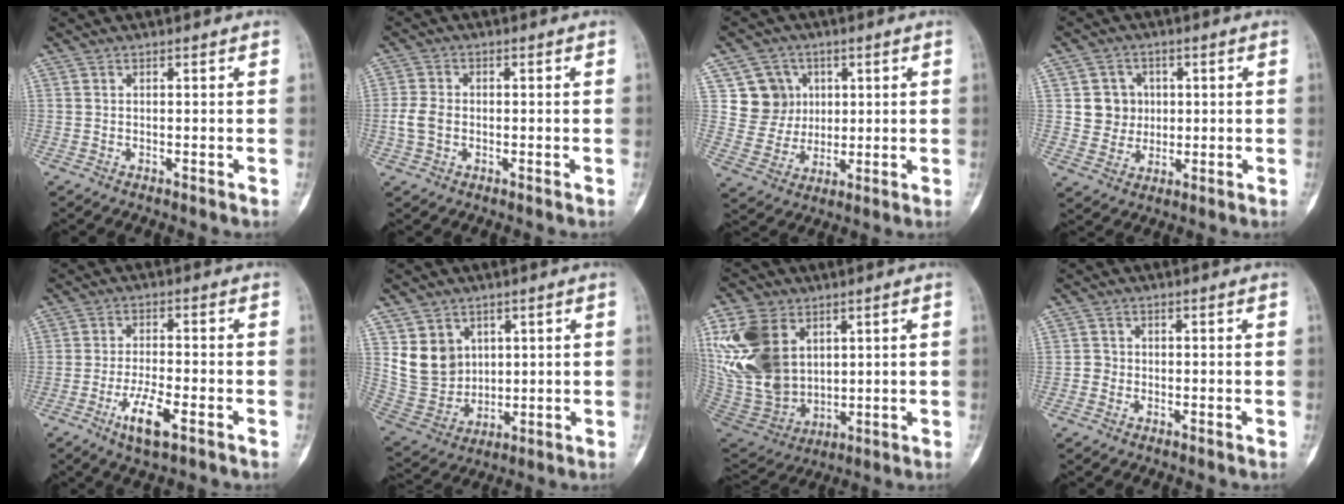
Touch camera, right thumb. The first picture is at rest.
{"total": 4.4, "force": [-0.7, 3.3, 2.8], "torque": [-0.063, 0.010, -0.015]}
{"total": 9.4, "force": [3.0, 8.7, 1.9], "torque": [0.010, -0.008, 0.059]}
{"total": 6.8, "force": [1.1, 6.5, 1.8], "torque": [0.009, 0.003, 0.018]}
{"total": 7.2, "force": [-3.4, 2.0, 6.0], "torque": [-0.117, 0.008, -0.057]}
{"total": 10.9, "force": [3.8, 9.0, 4.8], "torque": [-0.063, -0.018, 0.094]}
{"total": 21.8, "force": [6.5, 15.4, 14.0], "torque": [-0.290, -0.024, 0.143]}
{"total": 1.8, "force": [-0.4, 1.7, 0.3], "torque": [0.005, 0.008, -0.012]}